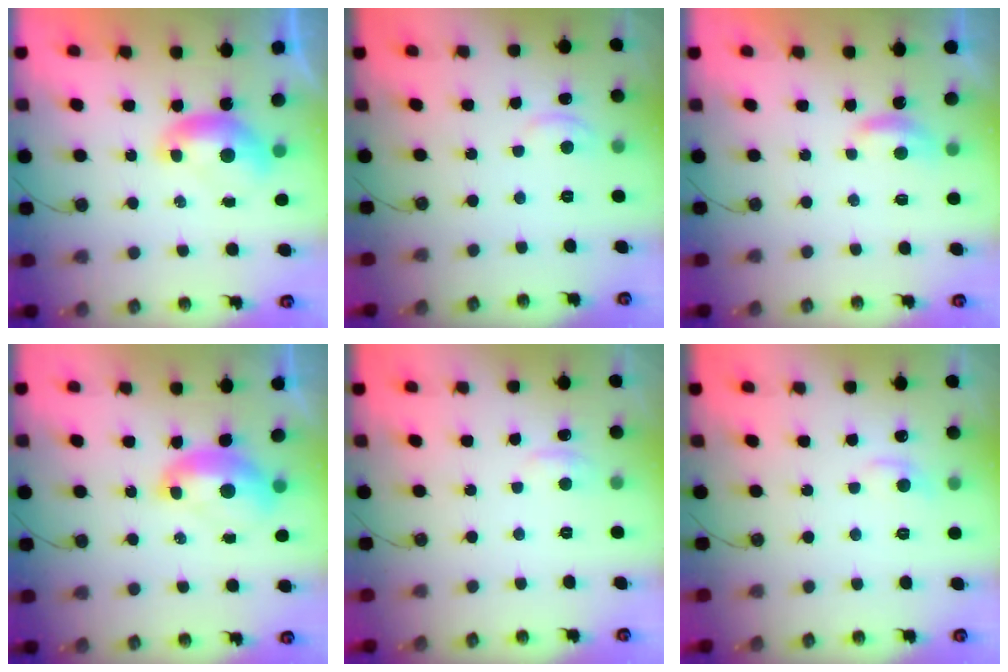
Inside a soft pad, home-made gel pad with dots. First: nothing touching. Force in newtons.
{"total": 2.8, "press": 2.8, "slide": 0.5}
{"total": 1.1, "press": 0.8, "slide": 0.7}
{"total": 2.1, "press": 2.0, "slide": 0.6}
{"total": 1.0, "press": 0.7, "slide": 0.8}
{"total": 1.6, "press": 1.3, "slide": 0.8}